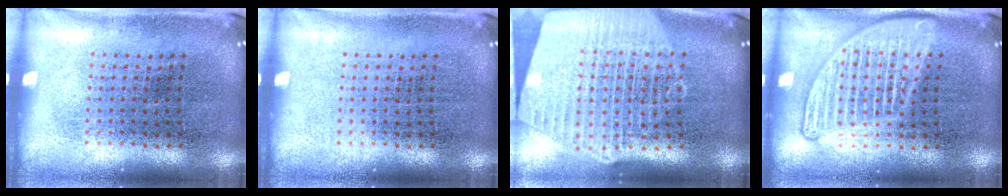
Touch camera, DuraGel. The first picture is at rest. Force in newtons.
{"total": 0.0}
{"total": 2.7, "press": 2.3, "slide": 1.4}
{"total": 2.1, "press": 2.1, "slide": 0.2}